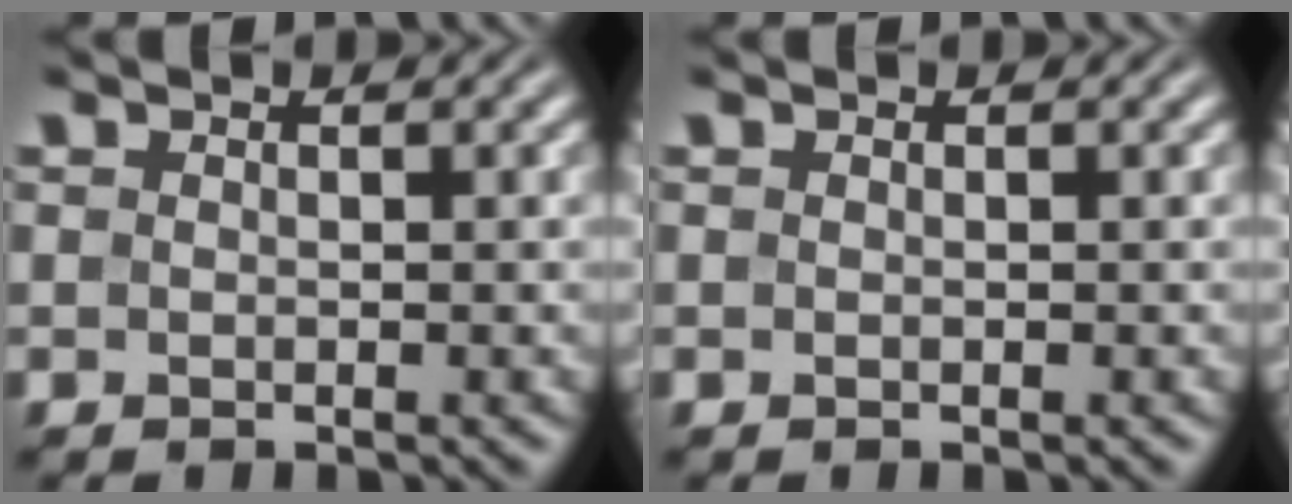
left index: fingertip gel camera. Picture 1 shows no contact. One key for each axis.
{"total": 0.0}